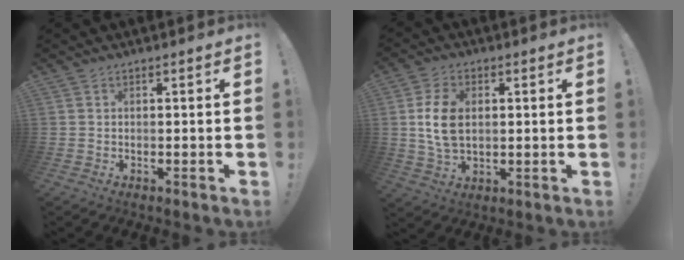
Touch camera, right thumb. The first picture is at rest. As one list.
[{"total": 10.8, "force": [1.1, 7.2, 8.1], "torque": [-0.145, -0.001, 0.022]}]